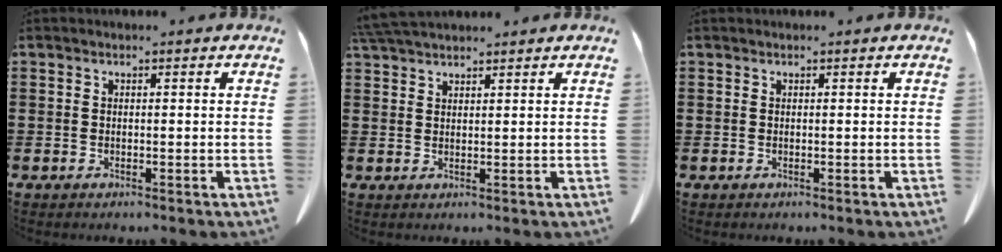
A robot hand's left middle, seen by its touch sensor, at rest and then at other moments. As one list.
[{"total": 3.6, "force": [3.3, 0.5, 1.2], "torque": [-0.034, -0.003, 0.066]}, {"total": 0.0}]